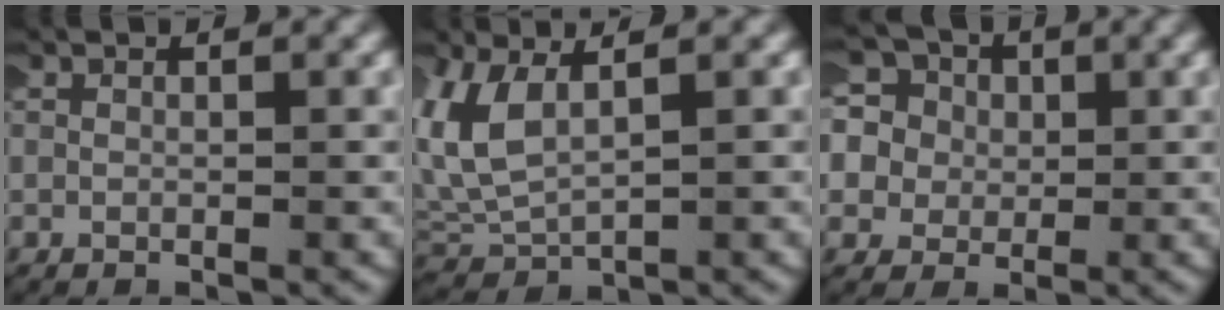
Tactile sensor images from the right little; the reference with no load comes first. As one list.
[{"total": 6.6, "force": [1.5, 4.8, 4.3], "torque": [-0.125, -0.004, 0.036]}, {"total": 9.4, "force": [0.2, 8.8, 3.4], "torque": [-0.125, -0.023, -0.007]}]